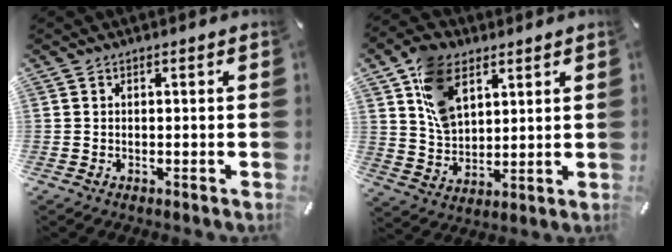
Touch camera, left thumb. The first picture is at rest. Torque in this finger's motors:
{"motor_torque": [1.75, 1.78, 1.38, -0.96, 0.32]}